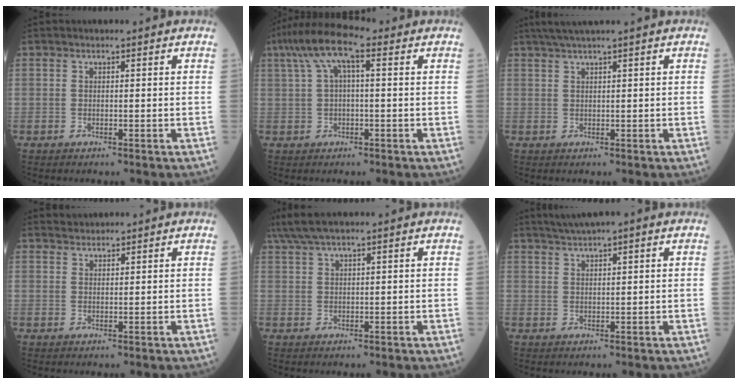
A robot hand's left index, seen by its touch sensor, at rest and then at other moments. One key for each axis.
{"total": 8.2, "fx": 3.3, "fy": 2.1, "fz": 7.2, "tx": -0.146, "ty": 0.043, "tz": 0.055}
{"total": 3.0, "fx": 2.2, "fy": -0.8, "fz": 1.9, "tx": -0.040, "ty": 0.013, "tz": 0.047}
{"total": 1.4, "fx": 1.4, "fy": 0.1, "fz": -0.3, "tx": -0.006, "ty": 0.012, "tz": 0.029}
{"total": 4.8, "fx": 3.8, "fy": 0.1, "fz": 2.8, "tx": -0.062, "ty": 0.031, "tz": 0.078}
{"total": 4.1, "fx": 3.1, "fy": -0.1, "fz": 2.7, "tx": -0.055, "ty": 0.025, "tz": 0.056}